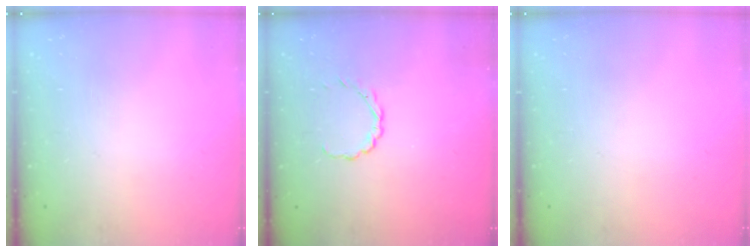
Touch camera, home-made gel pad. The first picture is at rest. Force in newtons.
{"total": 2.4, "press": 2.2, "slide": 0.9}
{"total": 0.0}